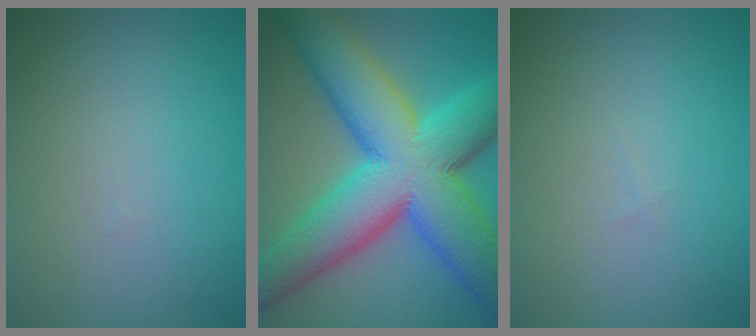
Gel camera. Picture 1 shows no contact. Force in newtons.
{"total": 16.5, "press": 16.5, "slide": 0.1}
{"total": 0.0}